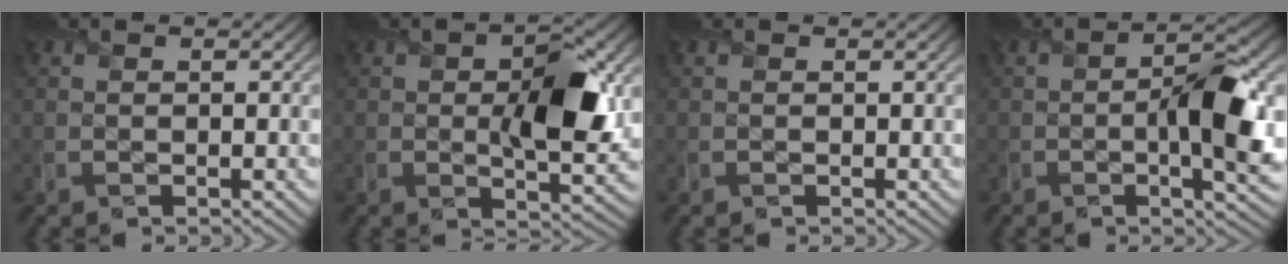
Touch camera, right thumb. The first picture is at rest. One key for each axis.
{"total": 7.9, "fx": 0.7, "fy": 3.6, "fz": 7.0, "tx": -0.111, "ty": -0.007, "tz": 0.017}
{"total": 0.0}
{"total": 7.7, "fx": -1.0, "fy": 2.5, "fz": 7.2, "tx": -0.106, "ty": 0.002, "tz": -0.018}